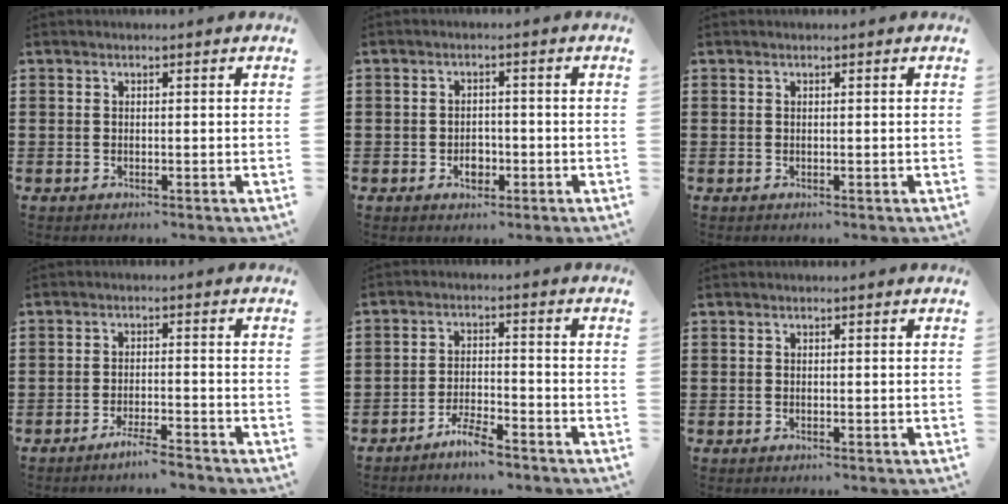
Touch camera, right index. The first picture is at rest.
{"total": 2.6, "force": [-1.0, 1.6, 1.8], "torque": [-0.028, -0.005, -0.020]}
{"total": 0.0}
{"total": 3.4, "force": [-3.1, 0.0, 1.6], "torque": [-0.033, 0.000, -0.061]}
{"total": 4.3, "force": [-3.8, 0.6, 2.0], "torque": [-0.049, 0.004, -0.078]}
{"total": 0.0}